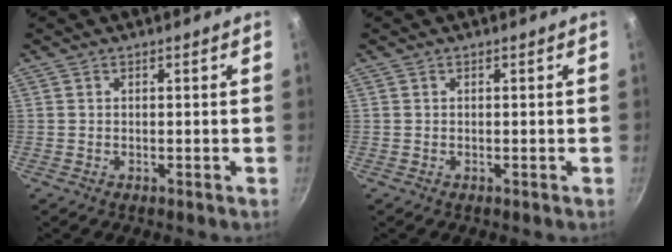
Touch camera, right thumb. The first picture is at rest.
{"total": 0.0}